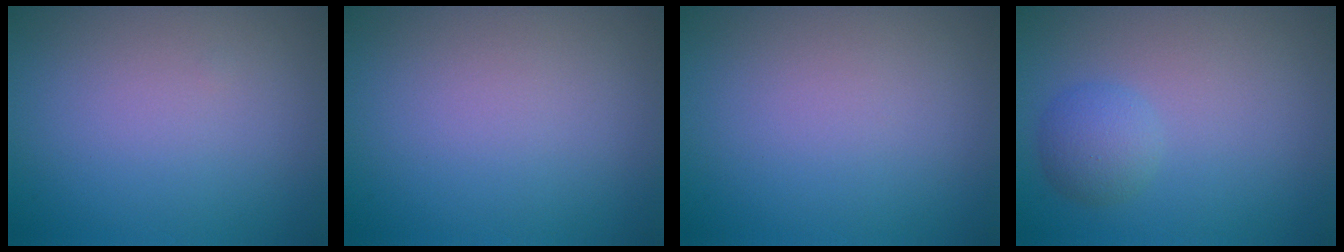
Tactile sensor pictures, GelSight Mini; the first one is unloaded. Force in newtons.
{"total": 0.0}
{"total": 0.0}
{"total": 2.2, "press": 2.2, "slide": 0.1}